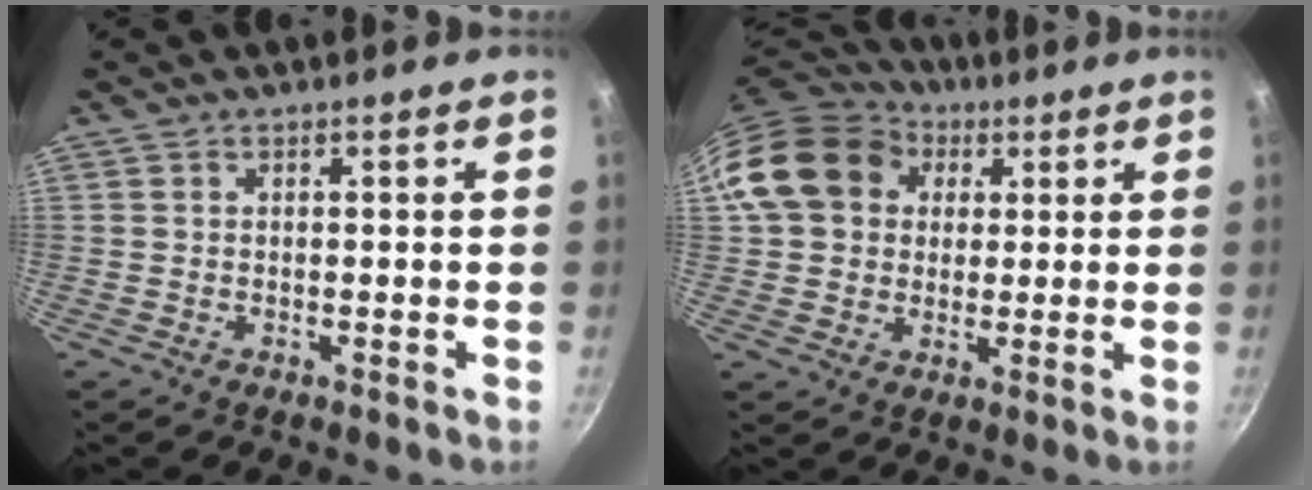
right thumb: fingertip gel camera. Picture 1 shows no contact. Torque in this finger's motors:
{"motor_torque": [0.85, 2.38, 0.60, 0.30, 0.17]}